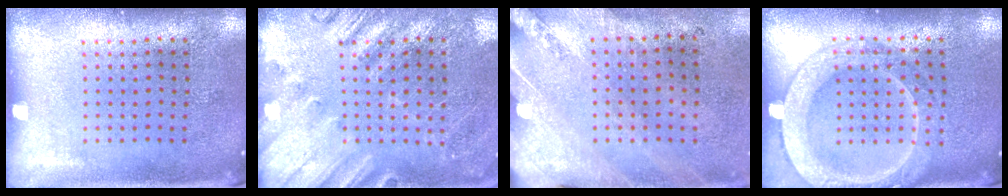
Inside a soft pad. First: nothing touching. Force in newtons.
{"total": 2.2, "press": 2.1, "slide": 0.8}
{"total": 2.5, "press": 2.0, "slide": 1.4}
{"total": 2.2, "press": 2.2, "slide": 0.3}